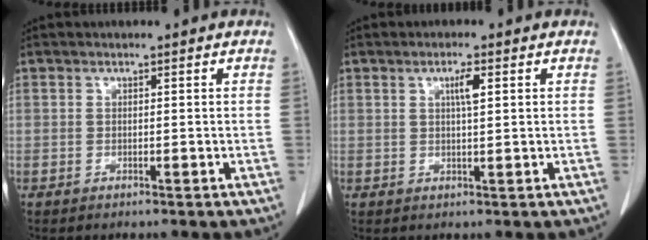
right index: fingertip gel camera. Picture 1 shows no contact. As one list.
[{"total": 2.5, "force": [0.9, 0.2, 2.4], "torque": [-0.041, 0.000, 0.015]}]